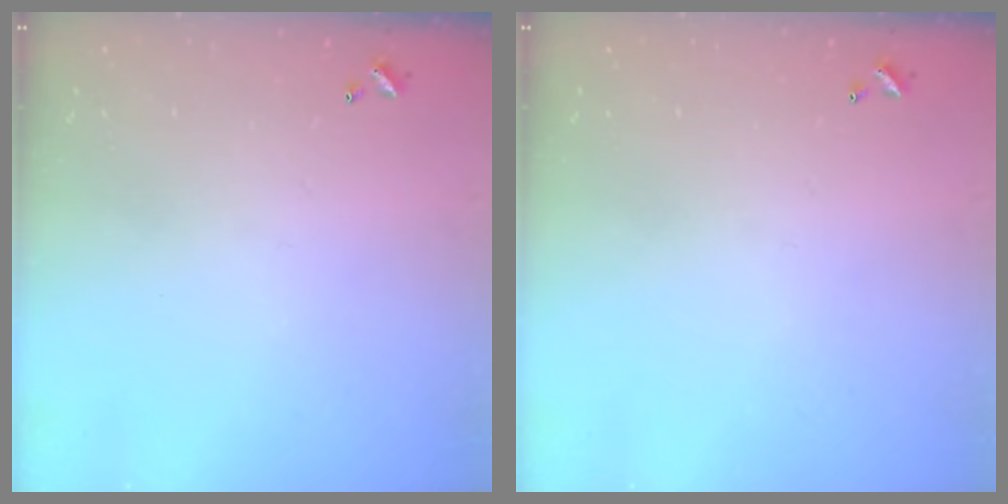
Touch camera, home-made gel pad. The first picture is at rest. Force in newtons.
{"total": 0.0}